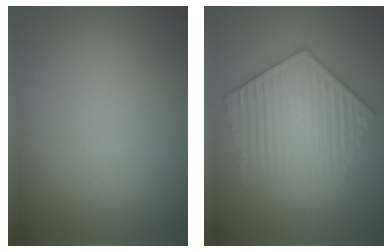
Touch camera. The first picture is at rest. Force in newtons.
{"total": 6.1, "press": 6.0, "slide": 0.9}